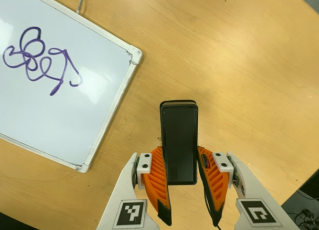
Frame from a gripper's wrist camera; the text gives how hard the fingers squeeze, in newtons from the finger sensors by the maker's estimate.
{"total": 5.7, "left": 4.4, "right": 7.0}